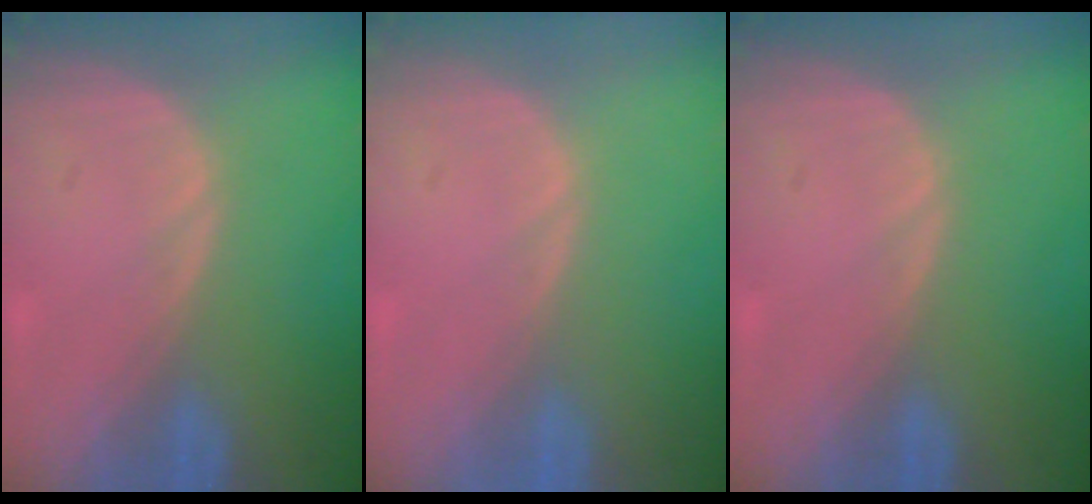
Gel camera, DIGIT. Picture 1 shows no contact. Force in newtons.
{"total": 0.0}
{"total": 0.0}